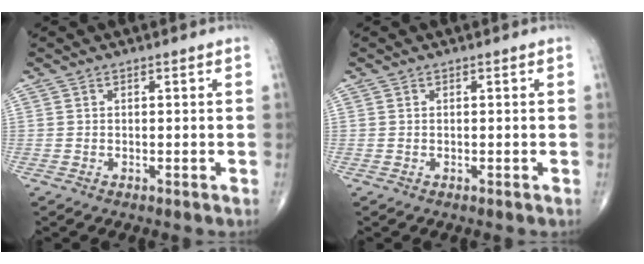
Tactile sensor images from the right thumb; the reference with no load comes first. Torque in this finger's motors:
{"motor_torque": [0.38, 0.84, 0.35, 0.07, -0.06]}